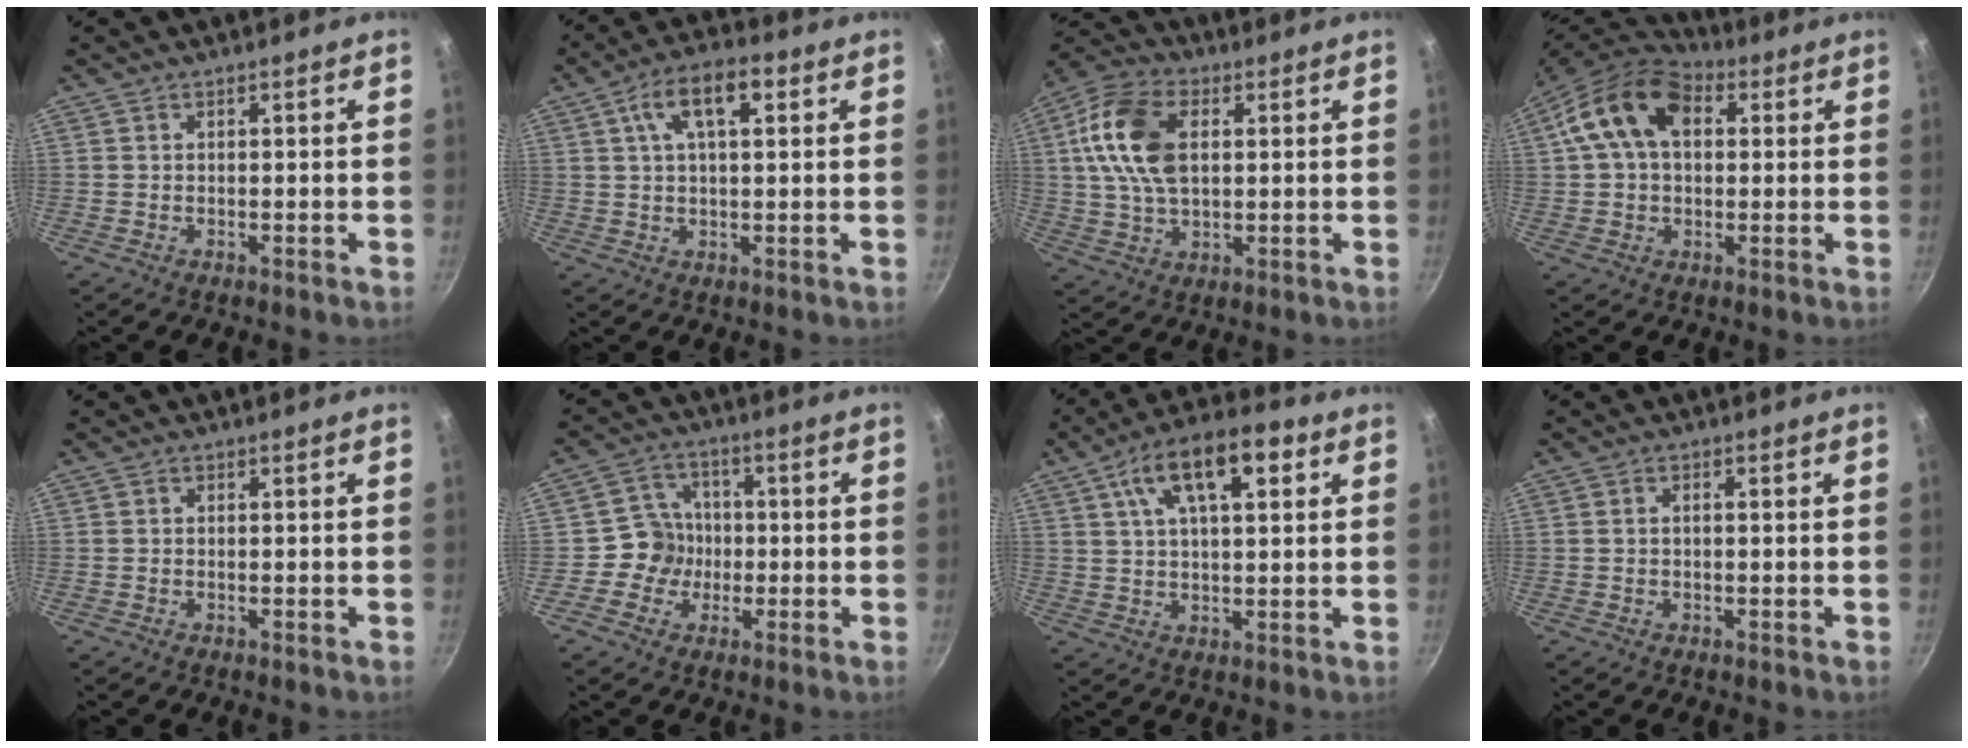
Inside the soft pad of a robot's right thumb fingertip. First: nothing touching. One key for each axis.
{"total": 9.8, "fx": 3.4, "fy": 4.5, "fz": 8.0, "tx": -0.130, "ty": 0.015, "tz": 0.051}
{"total": 14.6, "fx": 2.9, "fy": 9.0, "fz": 11.1, "tx": -0.193, "ty": 0.009, "tz": 0.043}
{"total": 14.6, "fx": 3.6, "fy": 9.9, "fz": 10.1, "tx": -0.156, "ty": 0.021, "tz": 0.044}
{"total": 0.0}
{"total": 6.5, "fx": -1.1, "fy": 6.2, "fz": 1.6, "tx": 0.013, "ty": 0.018, "tz": -0.034}
{"total": 14.5, "fx": 5.6, "fy": 6.5, "fz": 11.7, "tx": -0.178, "ty": 0.008, "tz": 0.084}
{"total": 1.0, "fx": 0.0, "fy": 0.6, "fz": 0.9, "tx": -0.015, "ty": 0.005, "tz": -0.001}